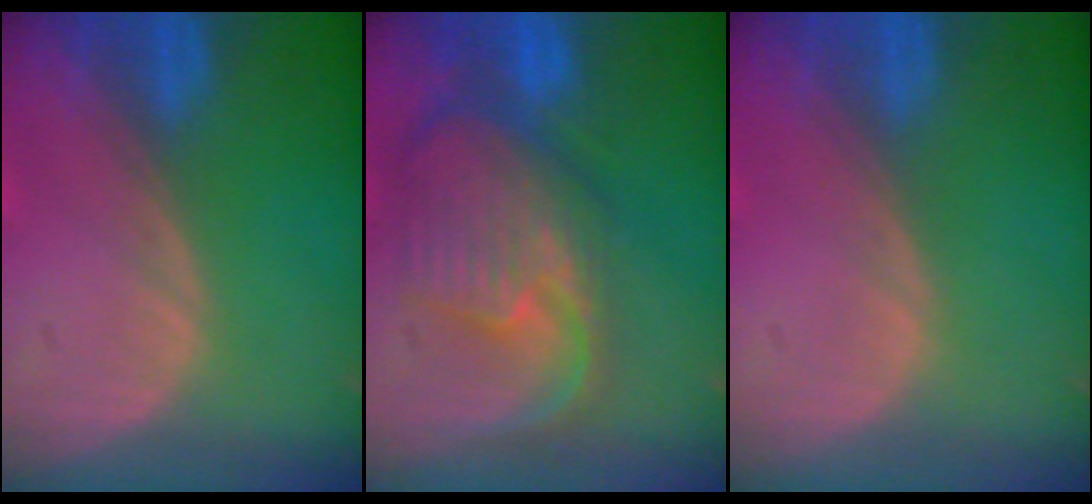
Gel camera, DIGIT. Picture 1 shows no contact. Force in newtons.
{"total": 11.2, "press": 9.8, "slide": 5.6}
{"total": 0.0}